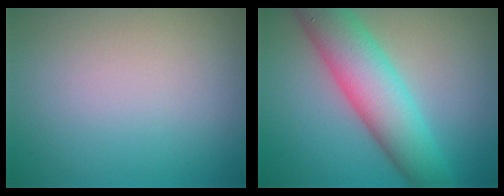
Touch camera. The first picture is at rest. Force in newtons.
{"total": 7.5, "press": 7.5, "slide": 0.2}